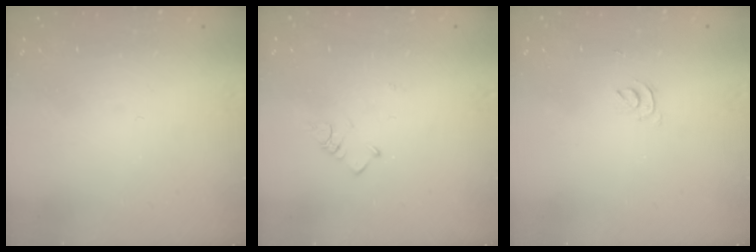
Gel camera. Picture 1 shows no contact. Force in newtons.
{"total": 2.6, "press": 2.6, "slide": 0.5}
{"total": 2.9, "press": 2.9, "slide": 0.5}